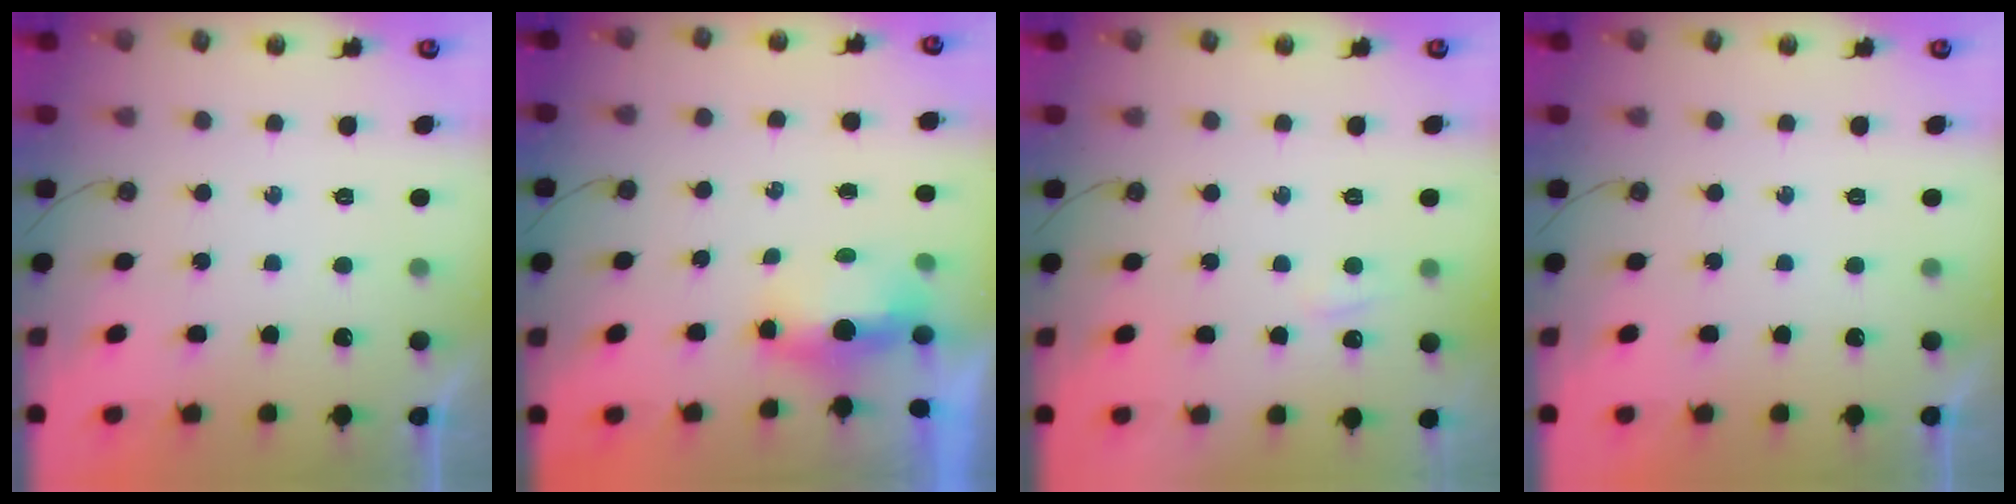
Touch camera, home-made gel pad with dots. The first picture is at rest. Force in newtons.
{"total": 6.7, "press": 5.4, "slide": 4.0}
{"total": 3.5, "press": 3.4, "slide": 0.7}
{"total": 0.0}